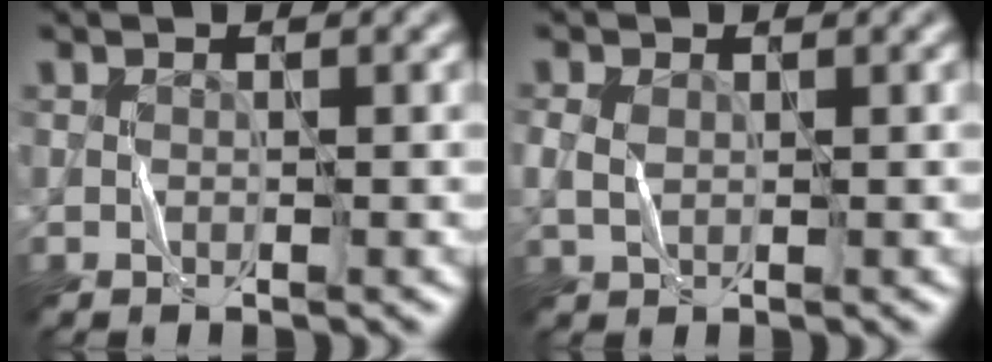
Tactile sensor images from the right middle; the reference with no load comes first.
{"total": 1.7, "force": [0.3, 1.2, 1.2], "torque": [-0.034, 0.002, 0.008]}